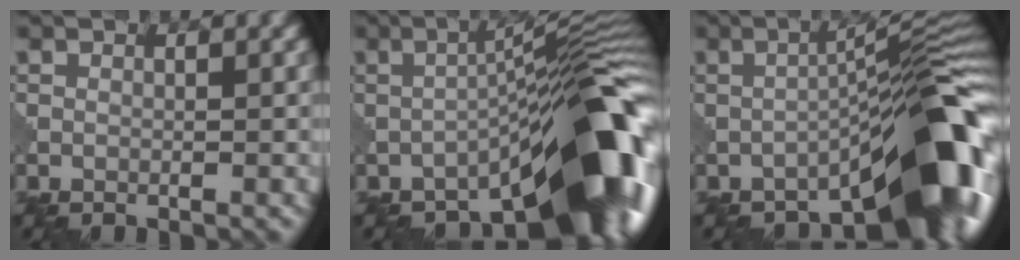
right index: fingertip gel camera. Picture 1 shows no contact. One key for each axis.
{"total": 13.9, "fx": -7.7, "fy": 4.1, "fz": 10.8, "tx": -0.133, "ty": 0.013, "tz": -0.121}
{"total": 11.5, "fx": -6.8, "fy": 2.8, "fz": 8.9, "tx": -0.104, "ty": 0.017, "tz": -0.106}